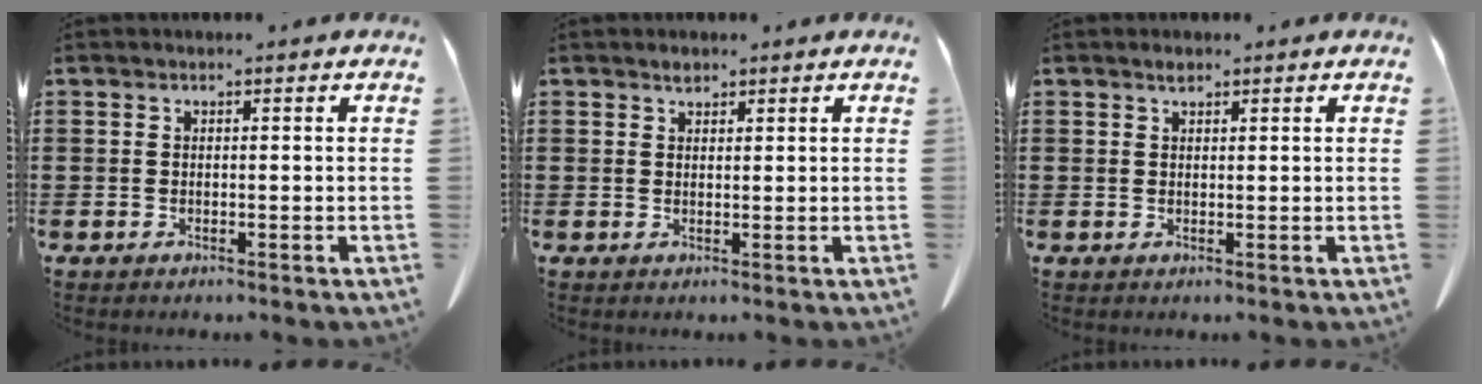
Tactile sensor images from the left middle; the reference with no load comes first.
{"total": 1.3, "force": [1.0, 0.6, 0.4], "torque": [-0.004, -0.004, 0.019]}
{"total": 0.9, "force": [0.7, 0.3, 0.5], "torque": [-0.013, -0.001, 0.015]}